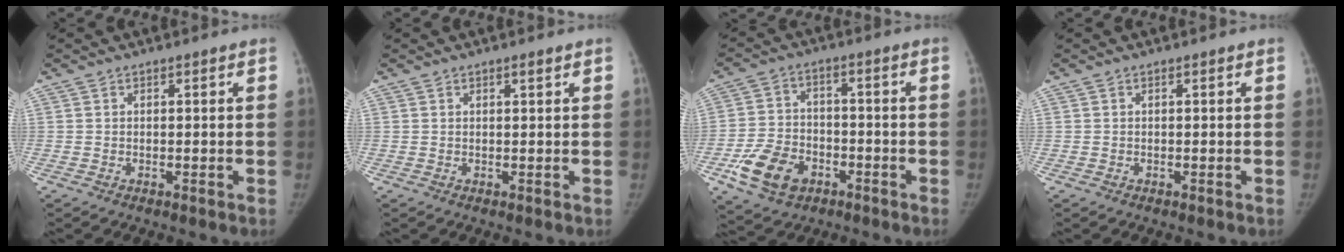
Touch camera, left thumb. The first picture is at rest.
{"total": 0.8, "force": [0.6, 0.1, 0.6], "torque": [-0.009, -0.003, 0.010]}
{"total": 11.2, "force": [-5.3, 7.7, 6.1], "torque": [-0.097, 0.021, -0.091]}
{"total": 0.0}